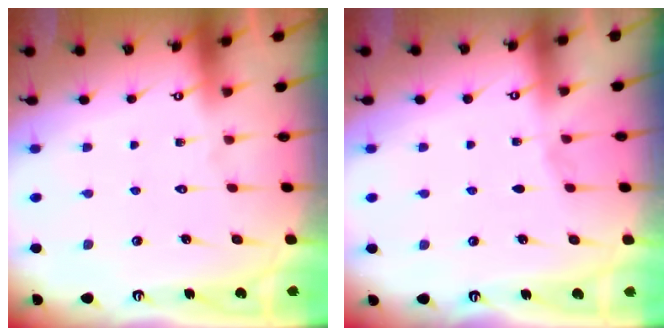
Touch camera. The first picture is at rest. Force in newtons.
{"total": 2.1, "press": 2.1, "slide": 0.4}